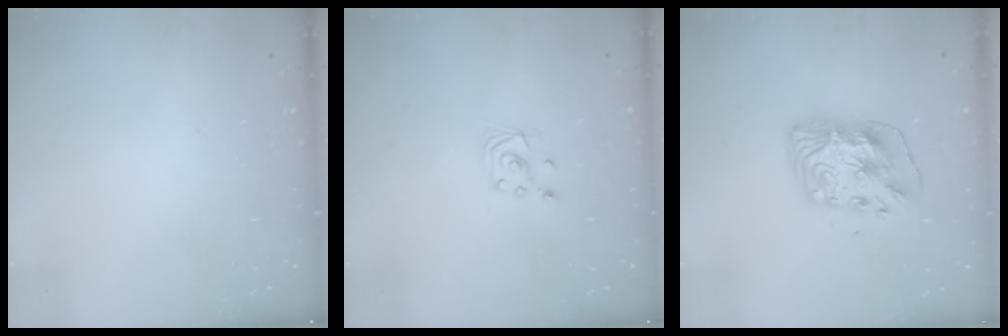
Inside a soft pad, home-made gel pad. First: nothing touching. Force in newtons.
{"total": 2.7, "press": 2.7, "slide": 0.2}
{"total": 11.3, "press": 11.3, "slide": 1.1}